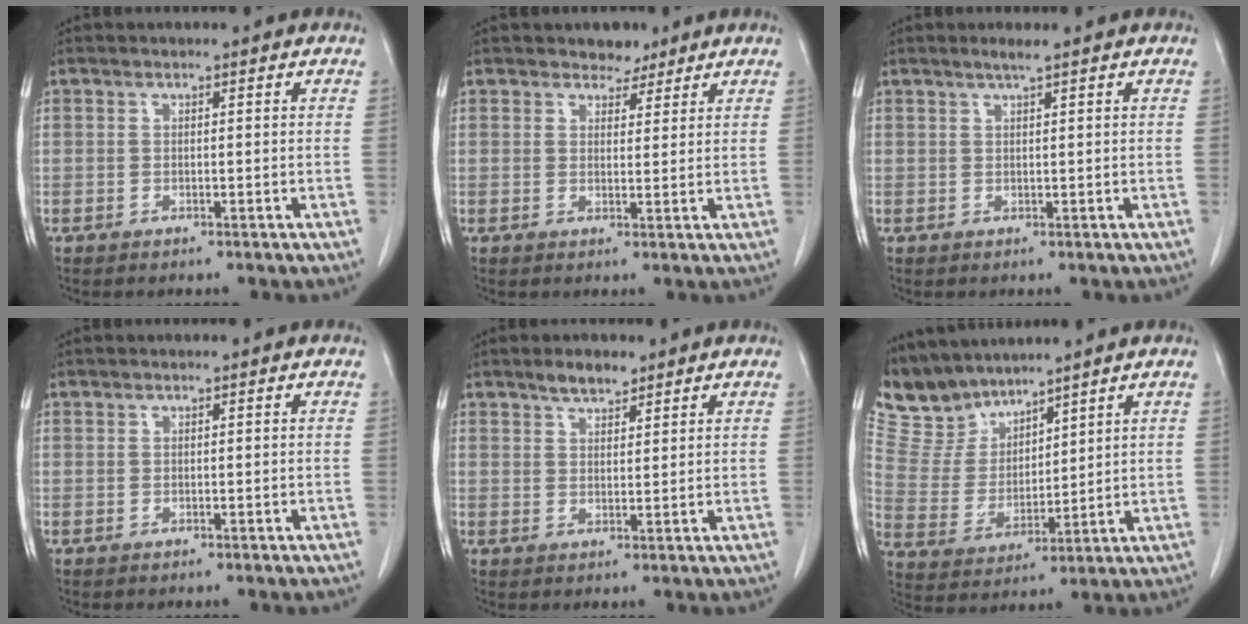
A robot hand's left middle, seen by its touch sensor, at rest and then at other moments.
{"total": 3.0, "force": [2.5, 1.5, 0.5], "torque": [-0.005, -0.002, 0.038]}
{"total": 1.4, "force": [1.0, -0.4, 0.9], "torque": [-0.021, -0.002, 0.023]}
{"total": 0.0}
{"total": 3.3, "force": [2.8, 1.1, 1.5], "torque": [-0.030, 0.002, 0.048]}
{"total": 8.2, "force": [7.7, 2.6, 0.4], "torque": [-0.025, 0.008, 0.176]}